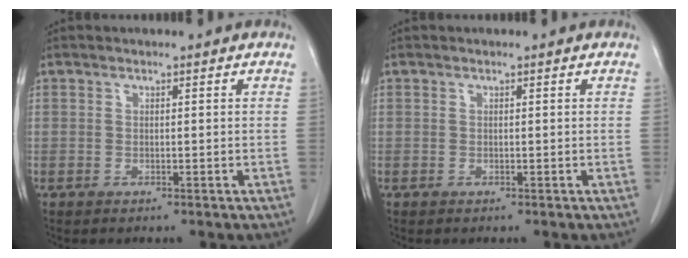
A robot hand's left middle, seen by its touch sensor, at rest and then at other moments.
{"total": 0.0}